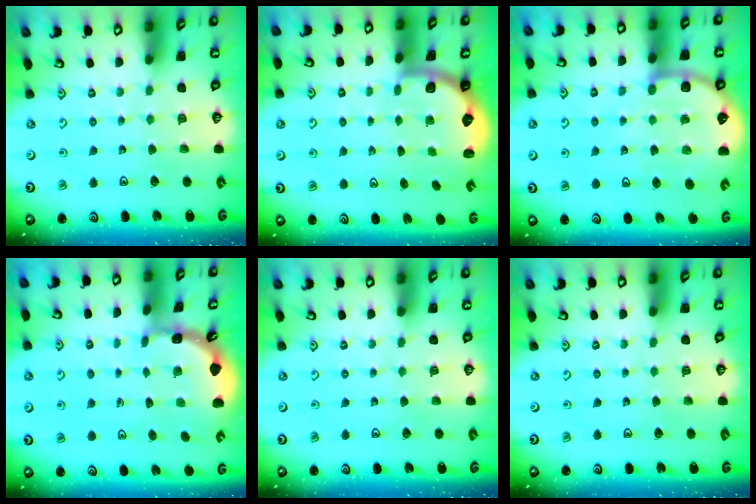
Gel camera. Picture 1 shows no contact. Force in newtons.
{"total": 2.2, "press": 2.1, "slide": 0.8}
{"total": 6.9, "press": 6.7, "slide": 1.7}
{"total": 1.7, "press": 1.7, "slide": 0.1}
{"total": 0.0}
{"total": 0.0}